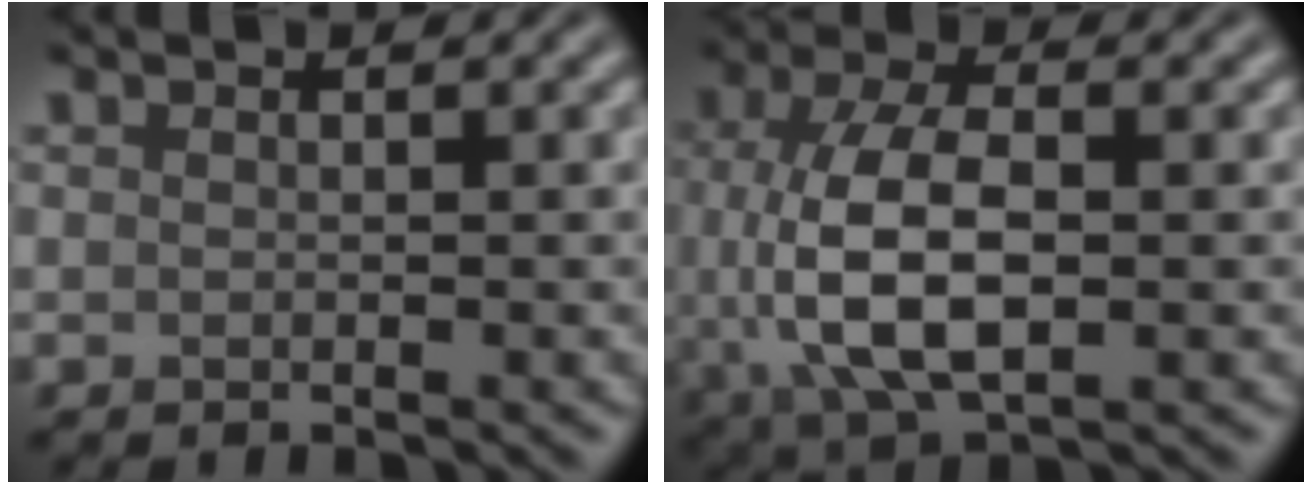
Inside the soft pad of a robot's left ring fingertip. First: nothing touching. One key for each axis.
{"total": 8.3, "fx": -0.3, "fy": 4.0, "fz": 7.3, "tx": -0.149, "ty": -0.001, "tz": -0.007}